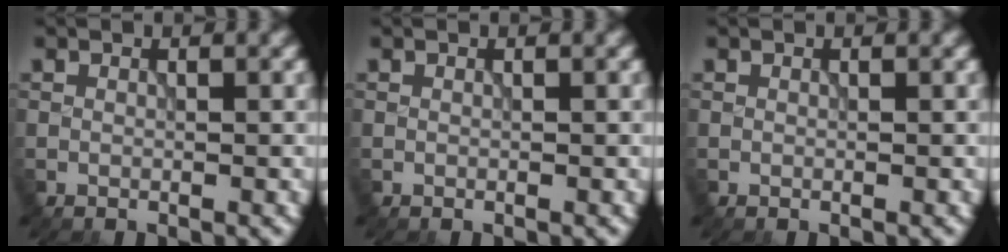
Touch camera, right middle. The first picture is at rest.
{"total": 0.0}
{"total": 0.0}